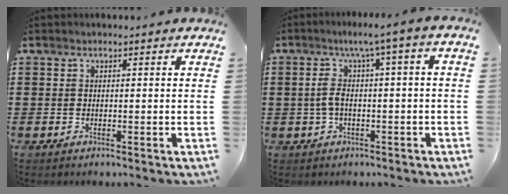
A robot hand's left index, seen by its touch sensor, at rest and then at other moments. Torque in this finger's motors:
{"motor_torque": [1.33, -0.81, 0.46, 0.18]}